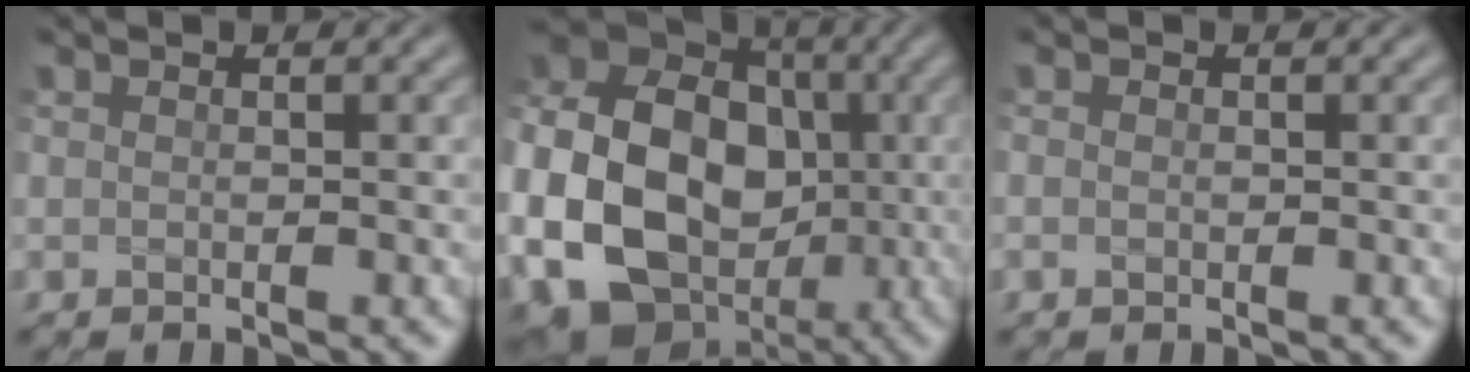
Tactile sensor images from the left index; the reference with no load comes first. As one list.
[{"total": 18.7, "force": [-4.0, 14.7, 10.8], "torque": [-0.223, -0.011, -0.094]}, {"total": 0.6, "force": [-0.1, 0.4, 0.3], "torque": [-0.007, 0.001, -0.004]}]